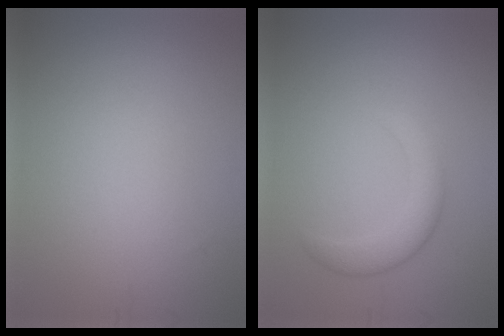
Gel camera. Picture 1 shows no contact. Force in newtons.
{"total": 2.8, "press": 2.8, "slide": 0.1}